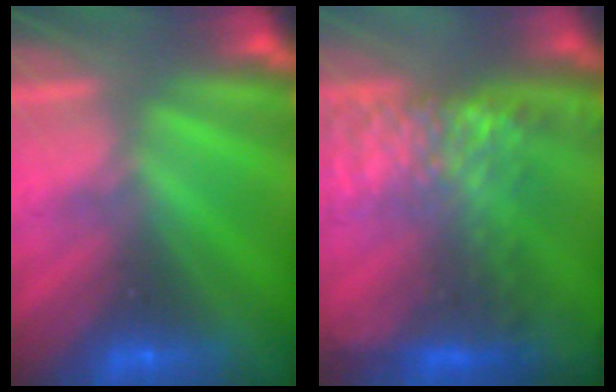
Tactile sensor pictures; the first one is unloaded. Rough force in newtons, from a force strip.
{"total": 7.4}